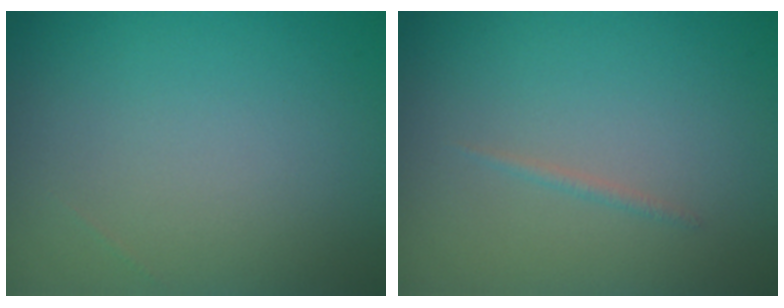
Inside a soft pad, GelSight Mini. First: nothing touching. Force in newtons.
{"total": 0.5, "press": 0.5, "slide": 0.0}